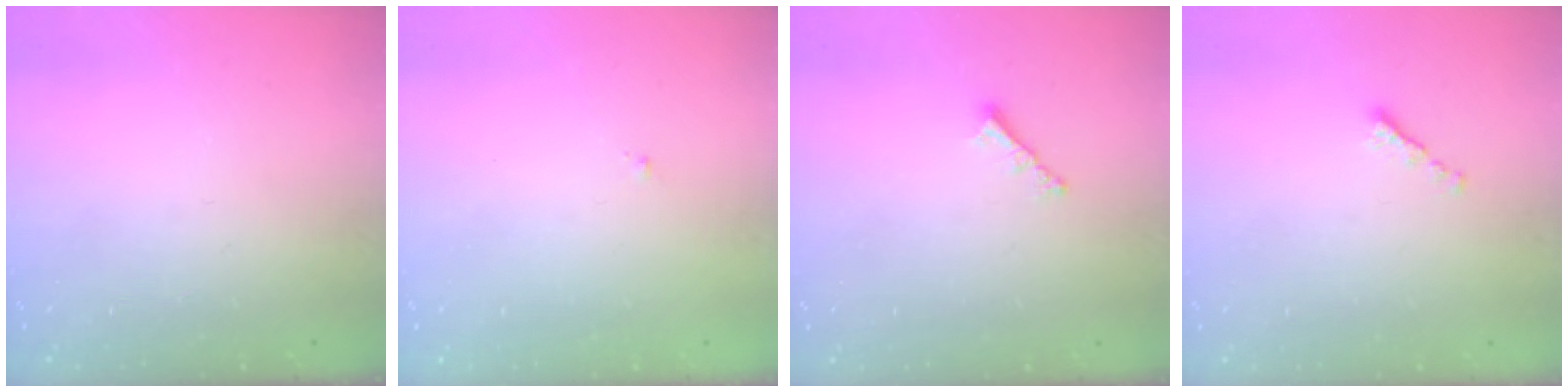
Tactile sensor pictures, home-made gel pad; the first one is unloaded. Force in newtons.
{"total": 0.6, "press": 0.6, "slide": 0.2}
{"total": 2.2, "press": 2.2, "slide": 0.5}
{"total": 0.0}